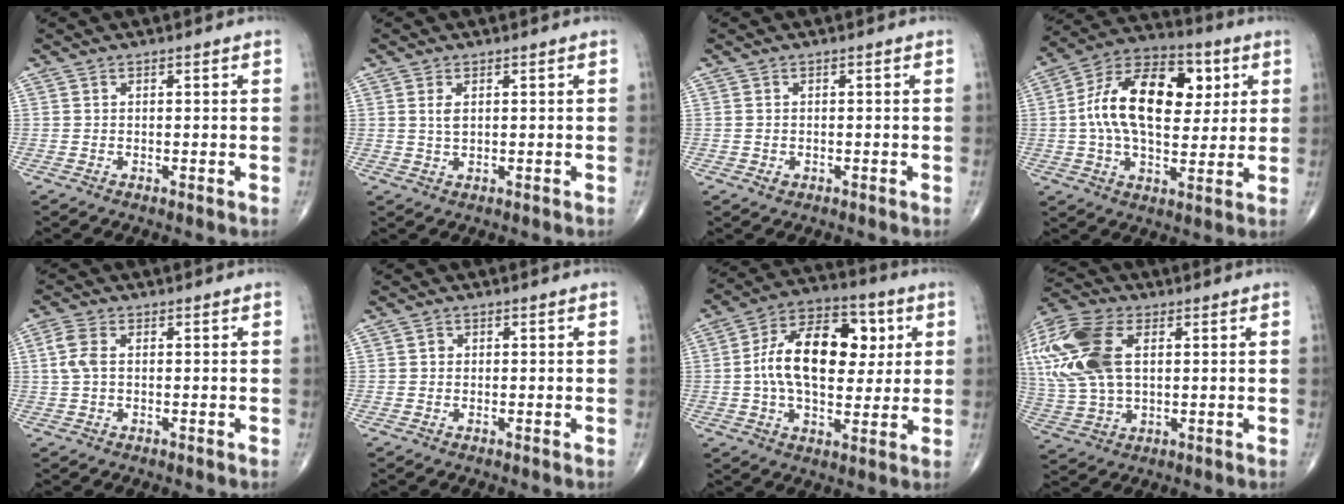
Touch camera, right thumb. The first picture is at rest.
{"total": 2.5, "force": [0.7, 1.2, 2.0], "torque": [-0.040, -0.002, 0.018]}
{"total": 1.1, "force": [-0.3, 1.0, 0.5], "torque": [-0.004, 0.003, -0.003]}
{"total": 20.4, "force": [3.7, 11.8, 16.2], "torque": [-0.248, 0.011, 0.053]}
{"total": 4.2, "force": [0.5, 2.4, 3.4], "torque": [-0.088, 0.010, 0.007]}
{"total": 0.8, "force": [0.1, 0.7, 0.3], "torque": [0.000, 0.002, 0.000]}
{"total": 18.6, "force": [2.6, 10.9, 14.9], "torque": [-0.218, 0.015, 0.036]}
{"total": 22.6, "force": [5.6, 13.5, 17.2], "torque": [-0.425, 0.018, 0.108]}